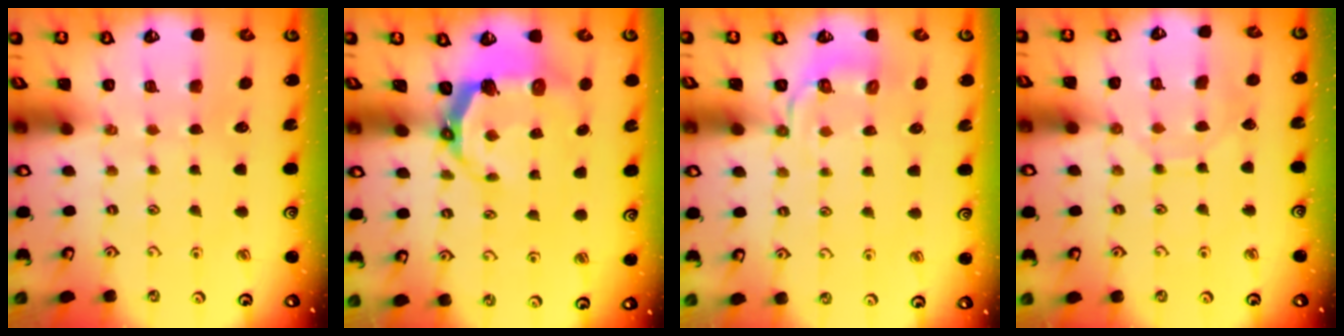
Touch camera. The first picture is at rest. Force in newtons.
{"total": 7.6, "press": 6.0, "slide": 4.8}
{"total": 4.2, "press": 3.9, "slide": 1.6}
{"total": 6.4, "press": 6.4, "slide": 0.5}